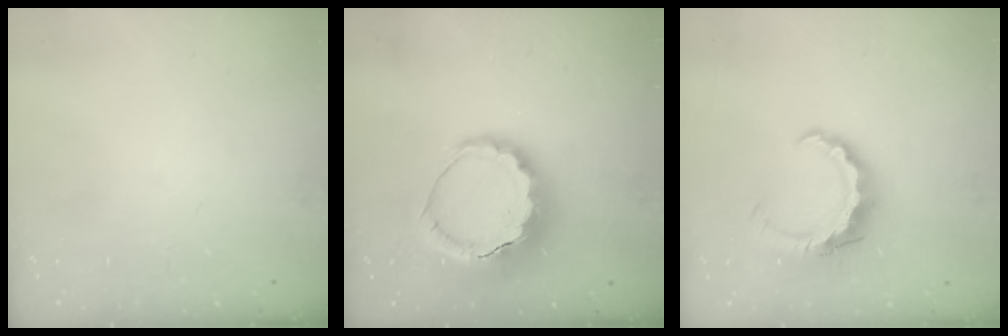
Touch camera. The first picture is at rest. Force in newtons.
{"total": 11.4, "press": 11.2, "slide": 2.1}
{"total": 7.4, "press": 7.4, "slide": 0.3}